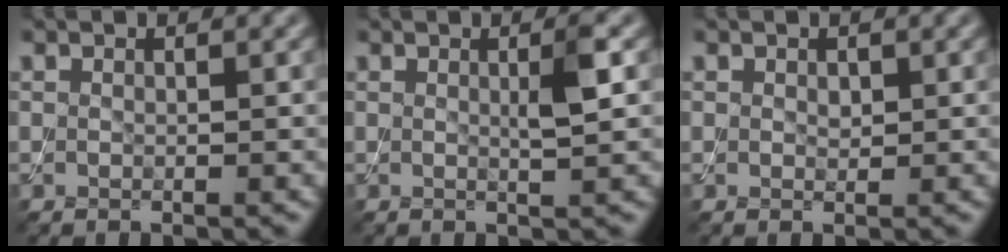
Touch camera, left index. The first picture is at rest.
{"total": 2.2, "force": [0.3, 0.3, 2.2], "torque": [-0.035, 0.003, 0.003]}
{"total": 0.7, "force": [0.3, 0.5, 0.4], "torque": [-0.007, -0.001, 0.005]}